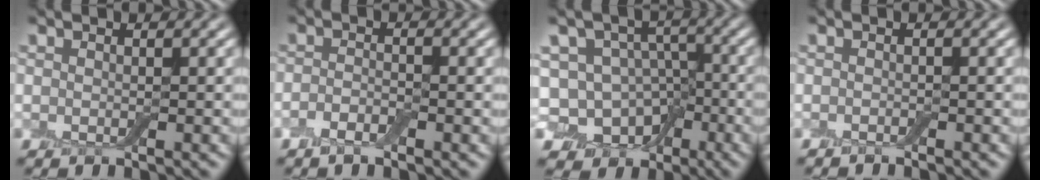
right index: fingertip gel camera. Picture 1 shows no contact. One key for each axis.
{"total": 1.9, "fx": -1.0, "fy": 0.6, "fz": 1.4, "tx": -0.029, "ty": 0.000, "tz": -0.023}
{"total": 7.9, "fx": -4.0, "fy": 6.4, "fz": 2.4, "tx": -0.020, "ty": 0.011, "tz": -0.077}
{"total": 0.7, "fx": -0.7, "fy": -0.2, "fz": 0.0, "tx": 0.001, "ty": -0.002, "tz": -0.012}